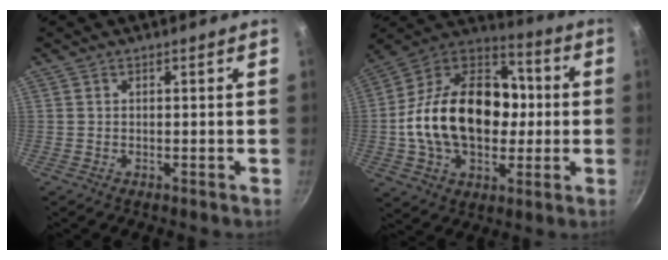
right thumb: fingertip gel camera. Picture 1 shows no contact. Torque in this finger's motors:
{"motor_torque": [2.54, 2.47, 1.68, -1.10, 0.25]}